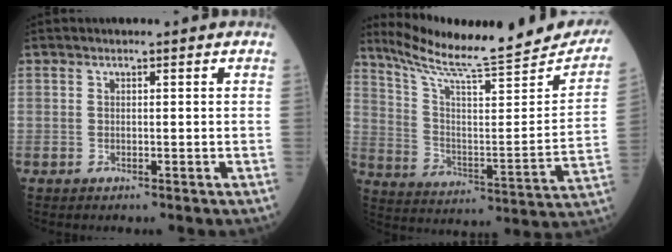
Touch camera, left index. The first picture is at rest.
{"total": 25.3, "force": [22.5, 1.8, 11.3], "torque": [-0.179, -0.064, 0.314]}